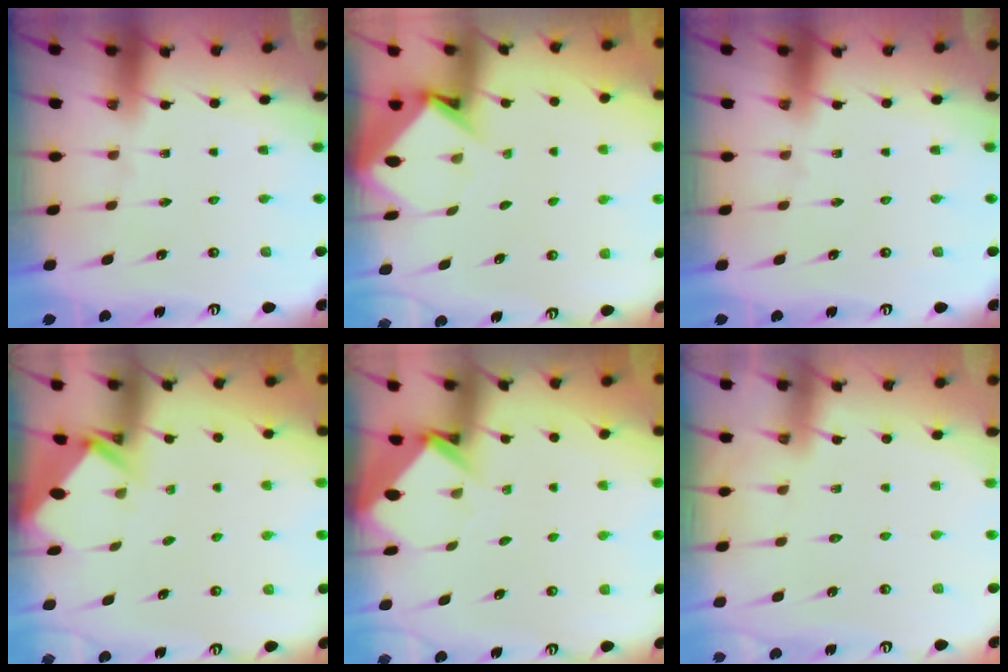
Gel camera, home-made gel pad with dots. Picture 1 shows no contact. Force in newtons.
{"total": 4.0, "press": 4.0, "slide": 0.3}
{"total": 0.0}
{"total": 2.8, "press": 2.8, "slide": 0.2}
{"total": 3.8, "press": 3.8, "slide": 0.2}
{"total": 3.0, "press": 3.0, "slide": 0.3}